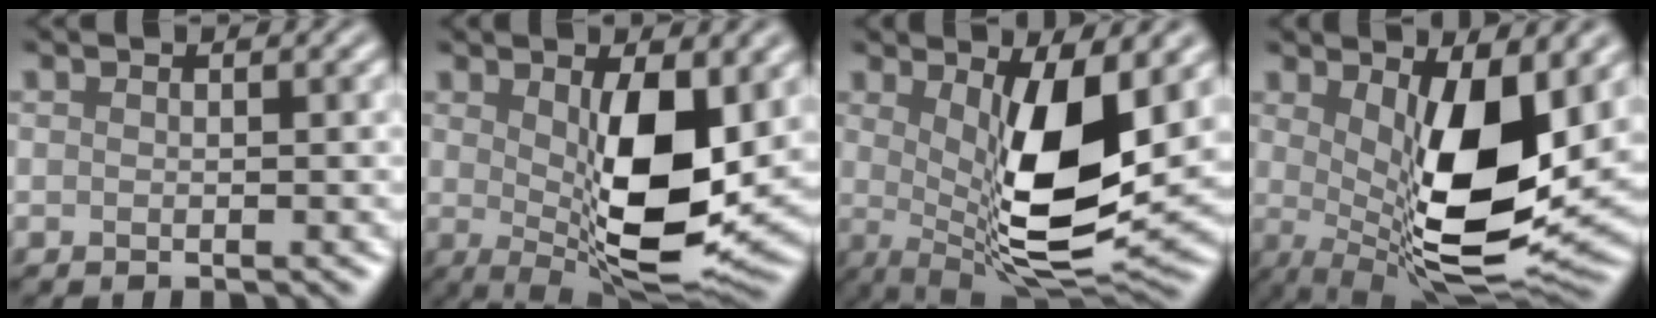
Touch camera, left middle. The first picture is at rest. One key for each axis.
{"total": 9.6, "fx": 0.6, "fy": 3.3, "fz": 9.0, "tx": -0.145, "ty": -0.015, "tz": 0.023}
{"total": 9.9, "fx": 0.9, "fy": 3.1, "fz": 9.3, "tx": -0.157, "ty": -0.024, "tz": 0.029}
{"total": 10.9, "fx": 1.0, "fy": 3.8, "fz": 10.2, "tx": -0.164, "ty": -0.026, "tz": 0.028}